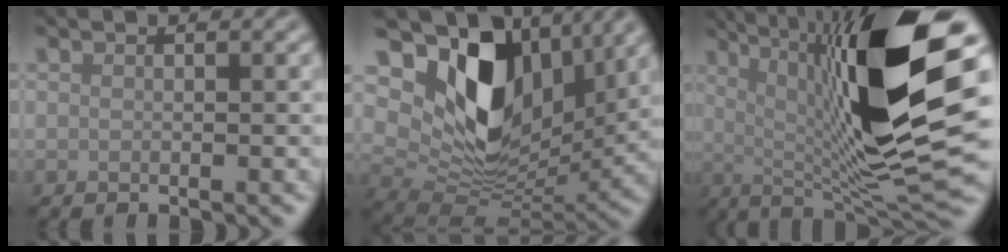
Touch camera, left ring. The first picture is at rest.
{"total": 12.8, "force": [4.6, 7.8, 9.0], "torque": [-0.150, -0.015, 0.089]}
{"total": 17.3, "force": [3.8, 4.4, 16.3], "torque": [-0.258, 0.005, 0.058]}